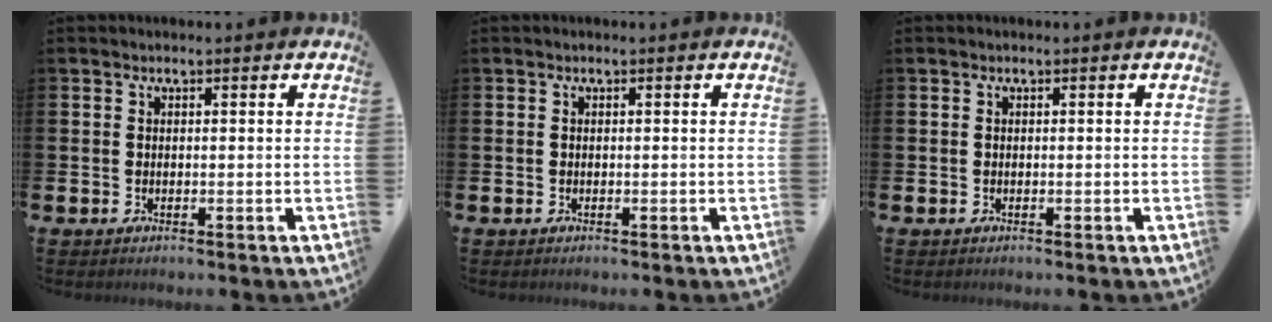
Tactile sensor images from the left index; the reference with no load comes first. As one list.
[{"total": 0.0}, {"total": 0.0}]